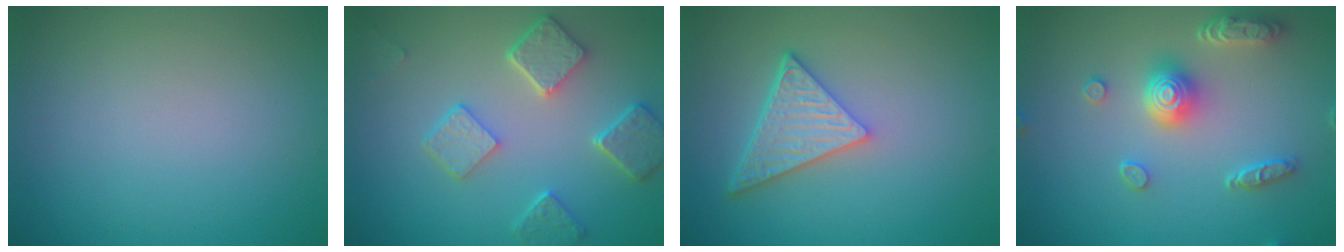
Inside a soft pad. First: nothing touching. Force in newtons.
{"total": 4.9, "press": 3.9, "slide": 3.0}
{"total": 5.1, "press": 3.8, "slide": 3.4}
{"total": 4.9, "press": 4.1, "slide": 2.8}